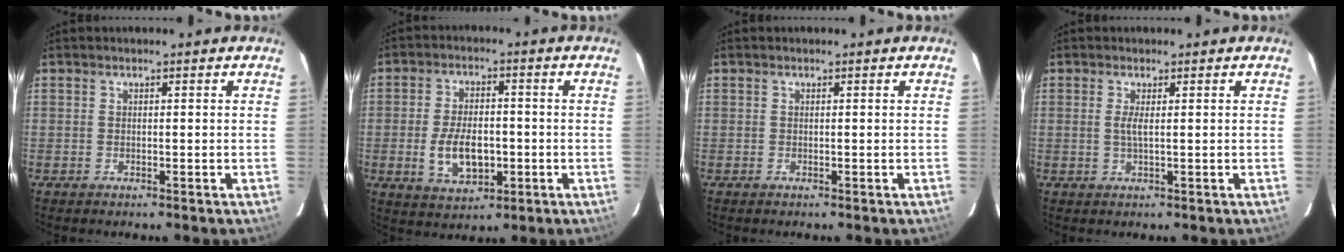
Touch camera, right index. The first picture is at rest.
{"total": 9.1, "force": [-2.1, 5.0, 7.3], "torque": [-0.149, -0.004, -0.027]}
{"total": 0.0}
{"total": 1.5, "force": [0.3, 0.1, 1.5], "torque": [-0.031, -0.002, 0.003]}